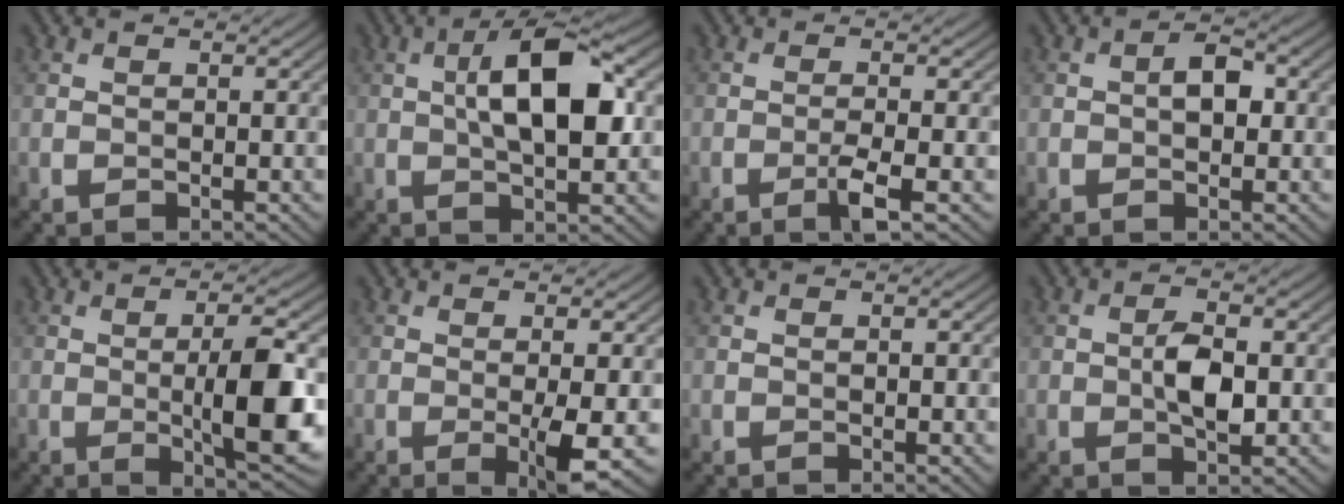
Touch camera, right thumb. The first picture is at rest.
{"total": 9.9, "force": [1.2, 3.5, 9.2], "torque": [-0.150, 0.014, 0.014]}
{"total": 2.9, "force": [-1.3, 0.0, 2.6], "torque": [-0.050, 0.006, -0.031]}
{"total": 2.9, "force": [0.0, 1.6, 2.4], "torque": [-0.037, 0.005, -0.004]}
{"total": 8.4, "force": [-0.7, 1.7, 8.2], "torque": [-0.132, 0.000, -0.011]}
{"total": 4.2, "force": [-0.7, 0.4, 4.1], "torque": [-0.075, -0.004, -0.012]}
{"total": 0.0}
{"total": 4.2, "force": [-0.3, 1.8, 3.8], "torque": [-0.070, 0.004, -0.007]}